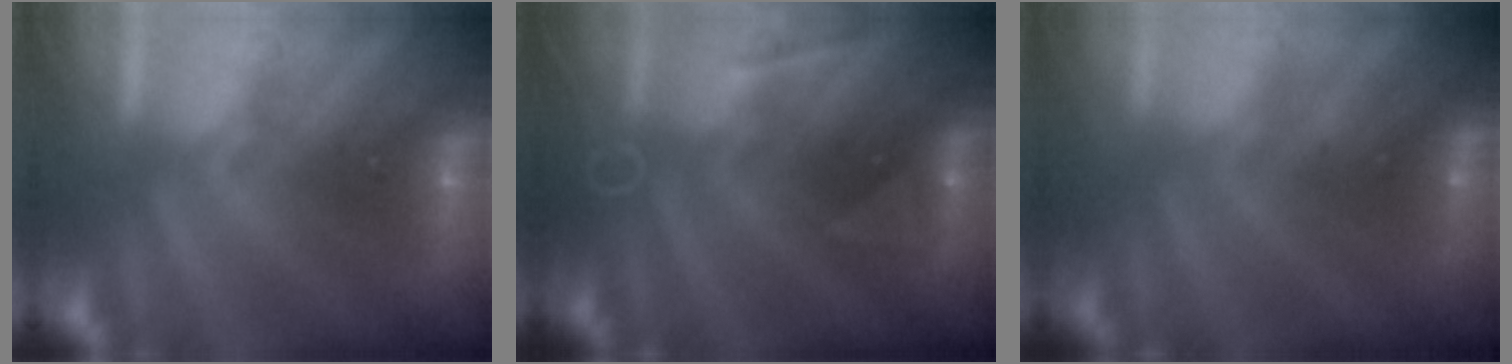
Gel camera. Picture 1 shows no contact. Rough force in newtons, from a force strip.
{"total": 2.8}
{"total": 2.1}